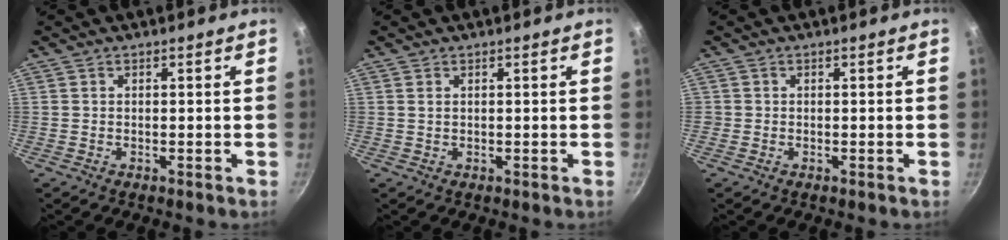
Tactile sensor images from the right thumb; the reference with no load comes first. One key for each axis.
{"total": 0.8, "fx": 0.3, "fy": 0.5, "fz": 0.5, "tx": -0.009, "ty": 0.001, "tz": 0.006}
{"total": 0.9, "fx": -0.1, "fy": 0.9, "fz": 0.1, "tx": 0.002, "ty": 0.003, "tz": -0.004}